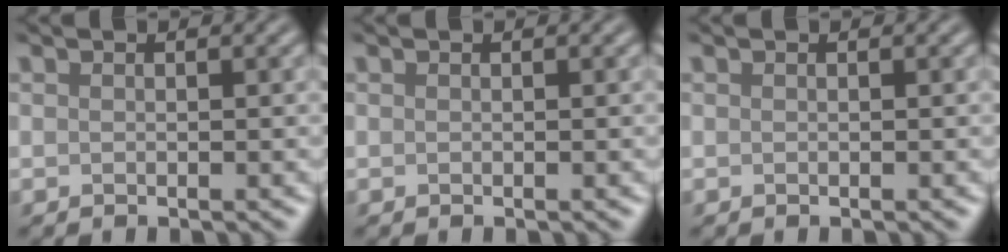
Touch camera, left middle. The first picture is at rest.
{"total": 0.0}
{"total": 0.0}